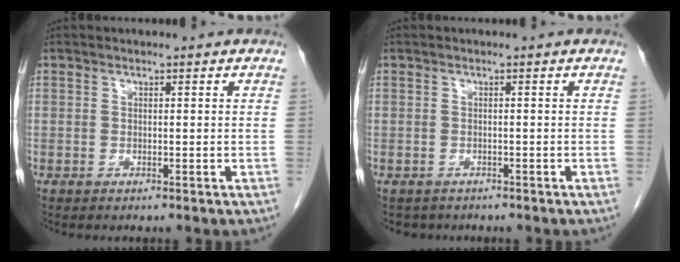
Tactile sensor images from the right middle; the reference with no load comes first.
{"total": 2.1, "force": [-1.8, 1.2, 0.0], "torque": [-0.005, 0.001, -0.026]}